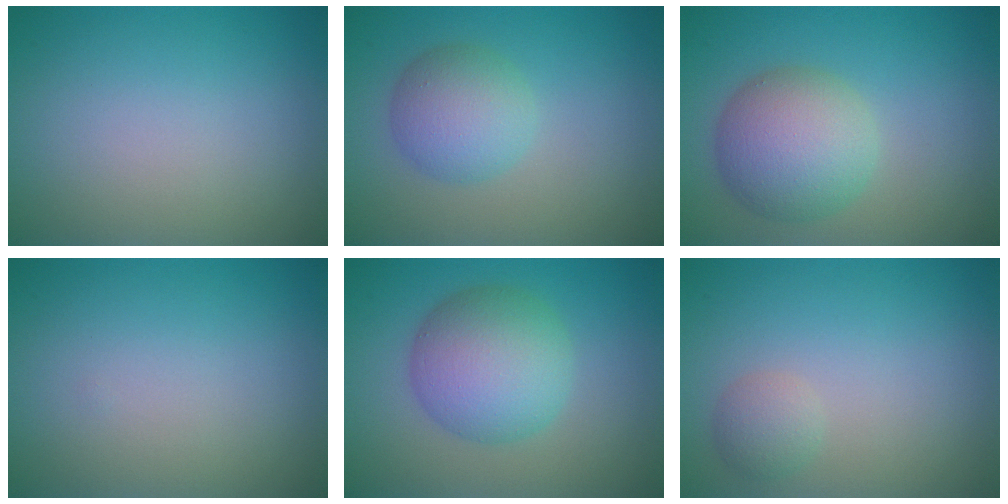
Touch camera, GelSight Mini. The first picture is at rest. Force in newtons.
{"total": 4.1, "press": 4.1, "slide": 0.1}
{"total": 6.3, "press": 6.3, "slide": 0.2}
{"total": 0.0}
{"total": 6.8, "press": 6.7, "slide": 0.1}
{"total": 1.6, "press": 1.6, "slide": 0.1}